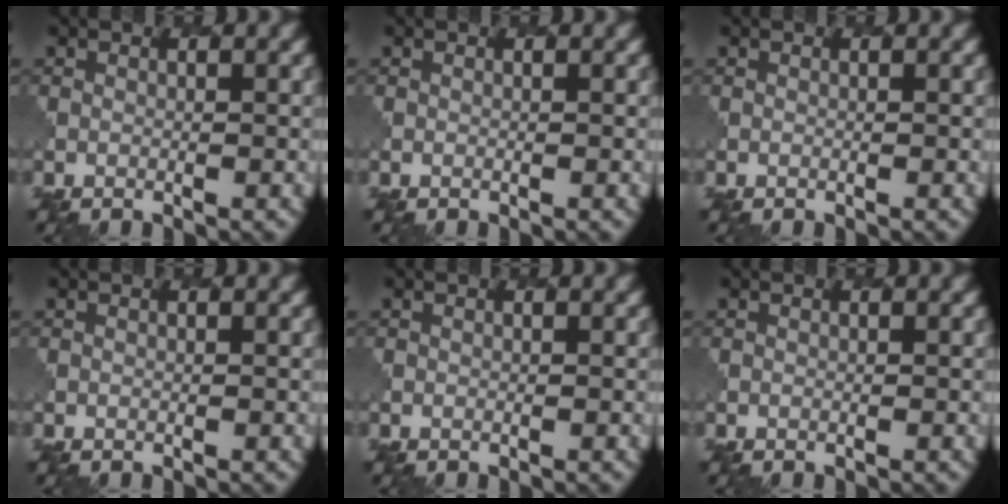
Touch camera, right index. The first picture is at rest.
{"total": 0.0}
{"total": 0.0}
{"total": 0.0}
{"total": 0.0}
{"total": 0.0}